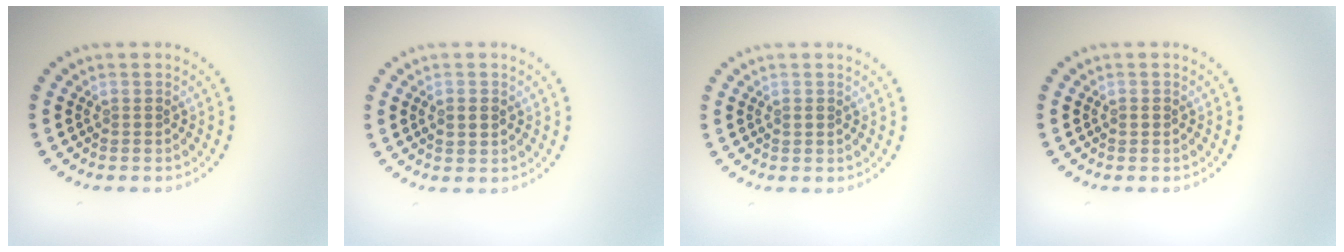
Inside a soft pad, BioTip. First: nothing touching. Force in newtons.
{"total": 2.1, "press": 2.1, "slide": 0.2}
{"total": 0.7, "press": 0.7, "slide": 0.1}
{"total": 0.7, "press": 0.7, "slide": 0.1}